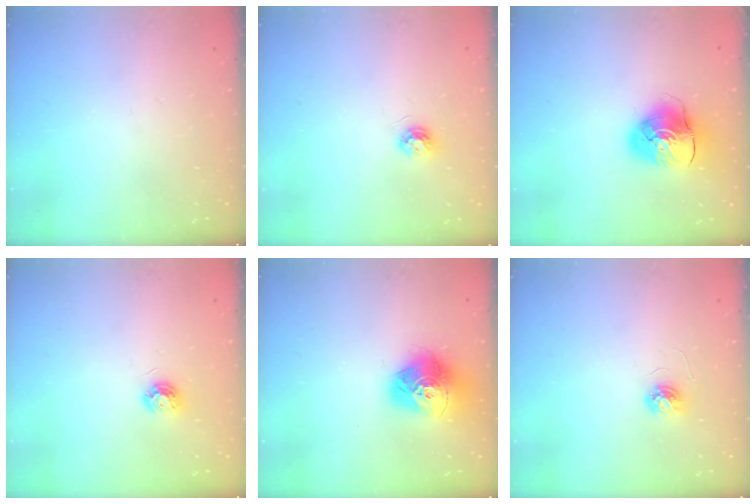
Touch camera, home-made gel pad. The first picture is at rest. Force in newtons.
{"total": 4.5, "press": 4.5, "slide": 0.7}
{"total": 9.1, "press": 9.0, "slide": 1.2}
{"total": 5.9, "press": 5.9, "slide": 0.5}
{"total": 17.0, "press": 16.9, "slide": 1.5}
{"total": 3.7, "press": 3.7, "slide": 0.3}